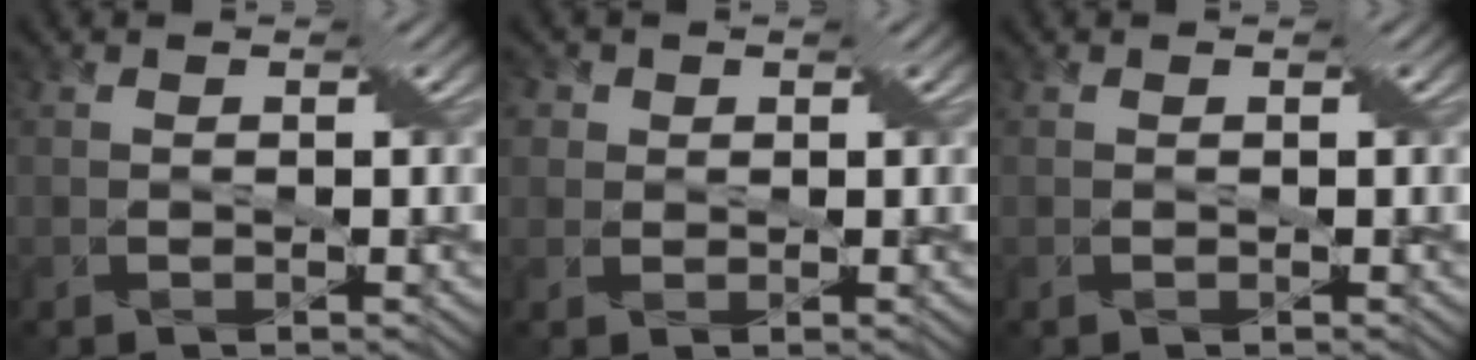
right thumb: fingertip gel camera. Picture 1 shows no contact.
{"total": 4.7, "force": [2.2, 3.7, 1.7], "torque": [-0.044, 0.023, 0.017]}
{"total": 0.0}